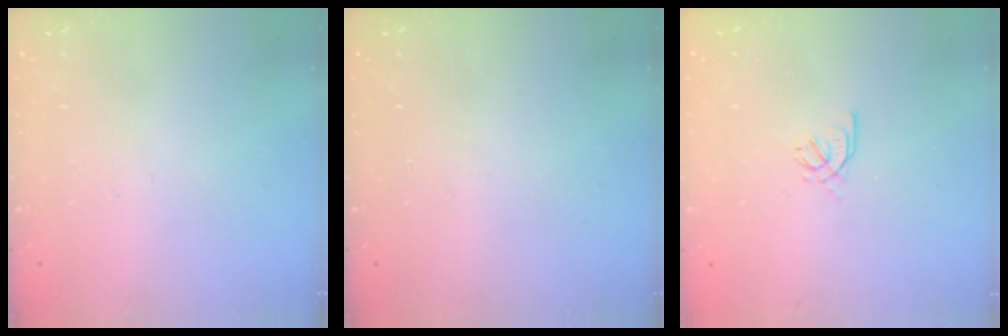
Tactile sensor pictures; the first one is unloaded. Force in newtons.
{"total": 0.0}
{"total": 2.4, "press": 2.4, "slide": 0.5}